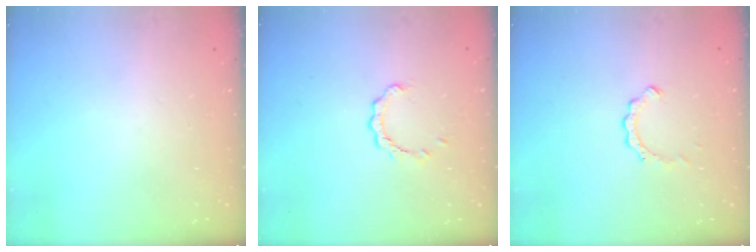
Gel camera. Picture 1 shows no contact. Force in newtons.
{"total": 2.6, "press": 2.6, "slide": 0.3}
{"total": 2.0, "press": 2.0, "slide": 0.2}